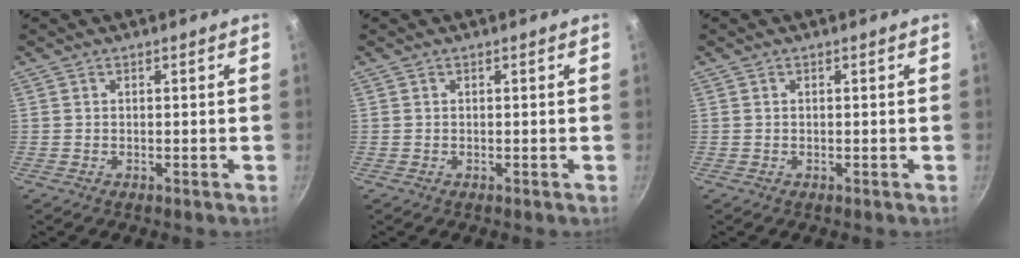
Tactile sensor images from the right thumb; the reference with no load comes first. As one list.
[{"total": 0.0}, {"total": 0.0}]